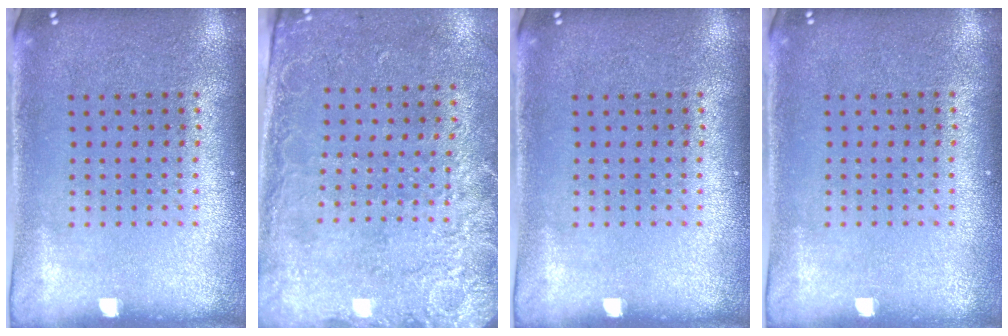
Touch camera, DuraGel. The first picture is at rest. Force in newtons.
{"total": 2.6, "press": 2.1, "slide": 1.5}
{"total": 0.0}
{"total": 0.0}